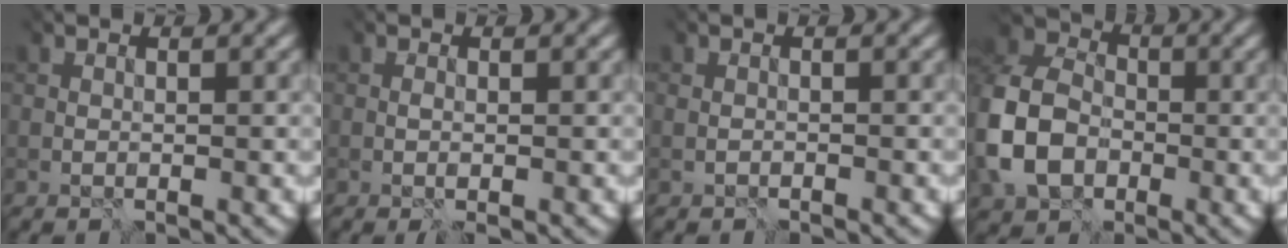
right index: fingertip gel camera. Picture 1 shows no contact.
{"total": 1.5, "force": [-1.3, 0.2, 0.8], "torque": [-0.008, 0.005, -0.014]}
{"total": 0.6, "force": [-0.4, 0.4, 0.1], "torque": [-0.008, 0.007, -0.001]}
{"total": 8.6, "force": [-4.2, 5.9, 4.7], "torque": [-0.120, -0.001, -0.062]}